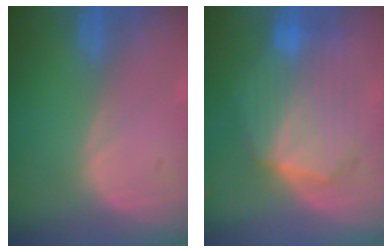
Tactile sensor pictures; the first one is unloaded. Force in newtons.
{"total": 9.4, "press": 9.4, "slide": 0.5}